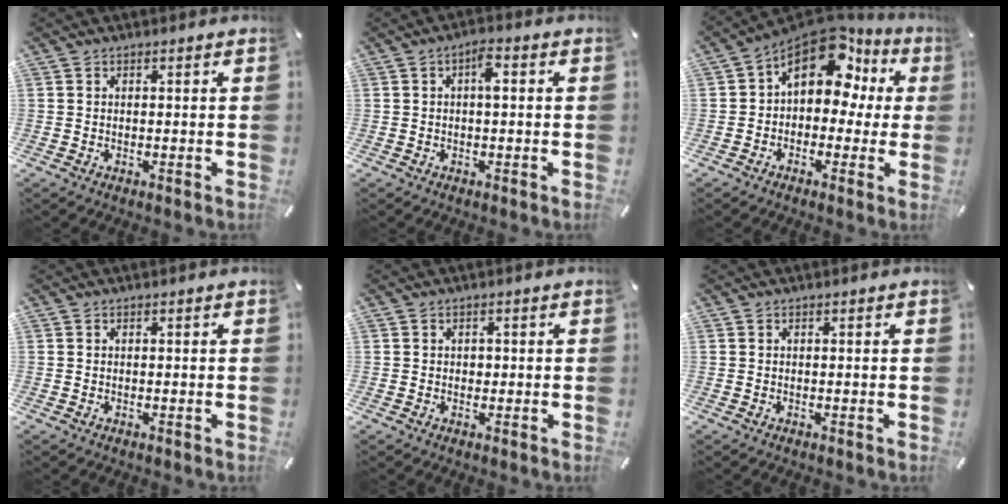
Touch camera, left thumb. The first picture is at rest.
{"total": 3.6, "force": [0.4, 1.3, 3.4], "torque": [-0.059, 0.010, 0.001]}
{"total": 15.1, "force": [7.0, 9.2, 9.7], "torque": [-0.142, -0.041, 0.121]}
{"total": 0.0}
{"total": 0.9, "force": [0.1, 0.9, 0.2], "torque": [0.004, 0.001, -0.002]}
{"total": 0.0}